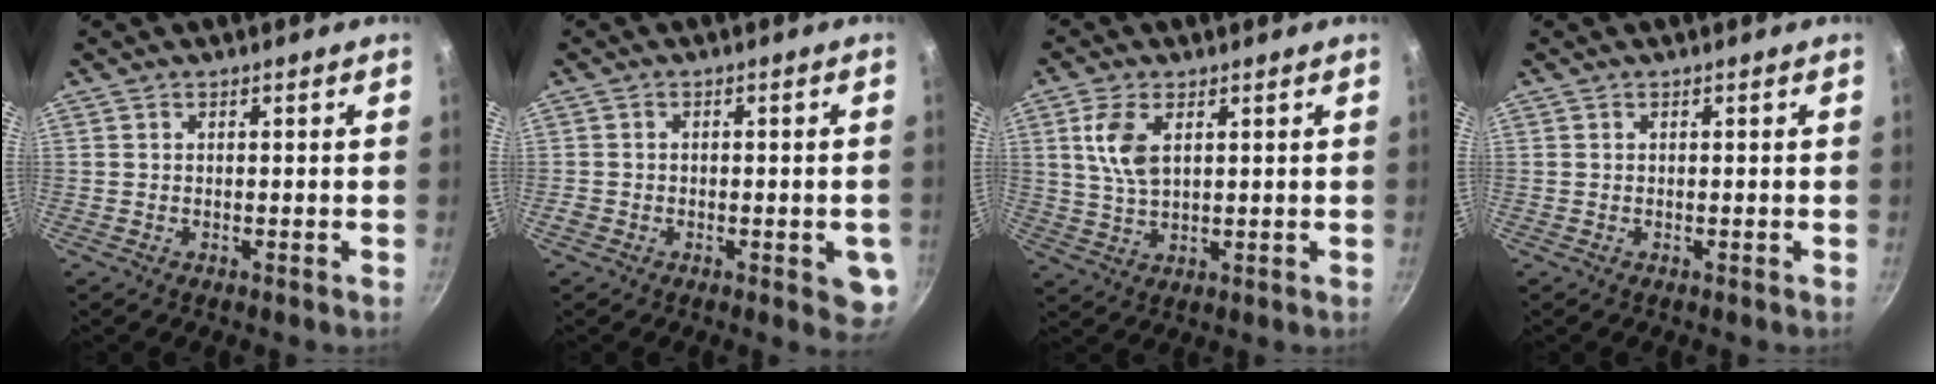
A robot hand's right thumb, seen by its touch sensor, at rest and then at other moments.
{"total": 6.3, "force": [-2.0, 3.3, 5.0], "torque": [-0.043, 0.003, -0.026]}
{"total": 7.1, "force": [2.4, 3.7, 5.6], "torque": [-0.108, -0.009, 0.049]}
{"total": 0.0}